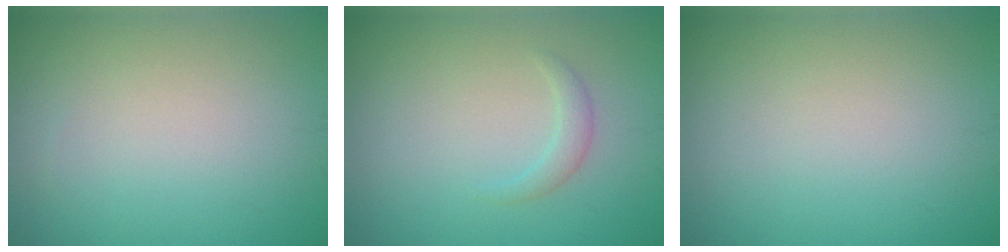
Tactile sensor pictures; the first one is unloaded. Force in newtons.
{"total": 1.2, "press": 1.2, "slide": 0.1}
{"total": 0.0}